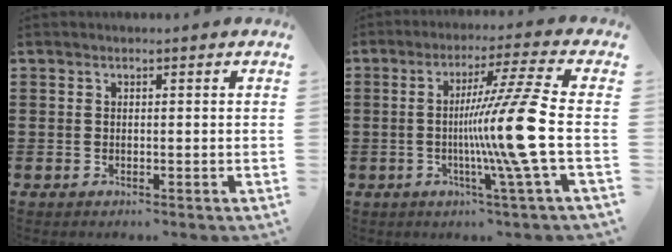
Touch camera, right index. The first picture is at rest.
{"total": 13.1, "force": [-1.2, -1.7, 13.0], "torque": [-0.229, -0.024, -0.040]}